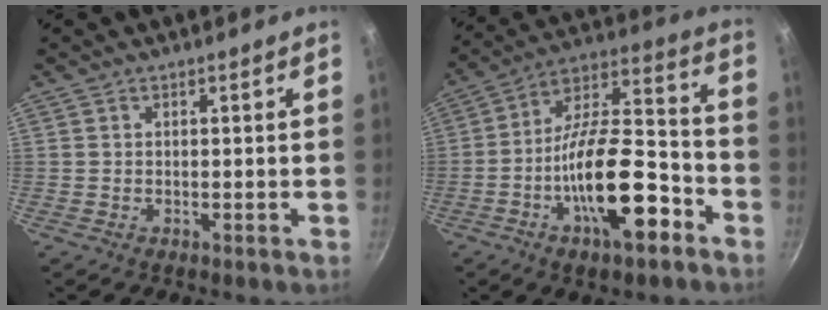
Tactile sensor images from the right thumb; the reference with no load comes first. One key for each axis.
{"total": 20.3, "fx": -8.2, "fy": 8.2, "fz": 16.6, "tx": -0.255, "ty": 0.057, "tz": -0.143}